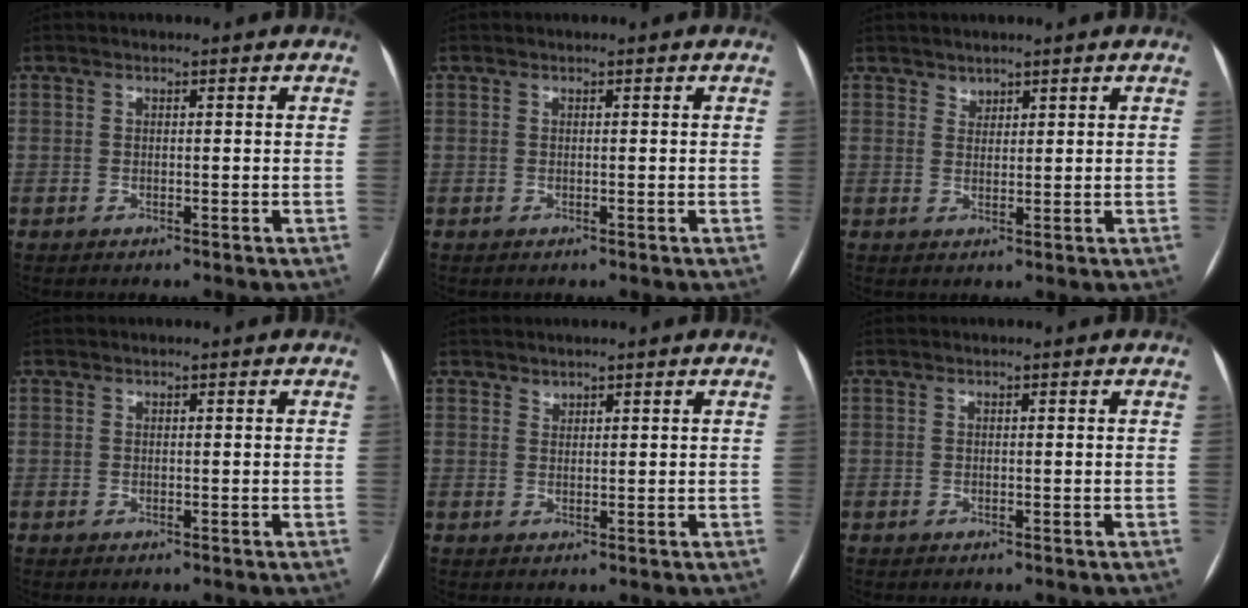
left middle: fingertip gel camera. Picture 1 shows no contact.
{"total": 0.0}
{"total": 1.4, "force": [1.2, 0.8, 0.0], "torque": [0.005, 0.001, 0.020]}
{"total": 0.0}
{"total": 1.0, "force": [0.9, 0.3, 0.0], "torque": [0.002, -0.001, 0.016]}
{"total": 0.0}